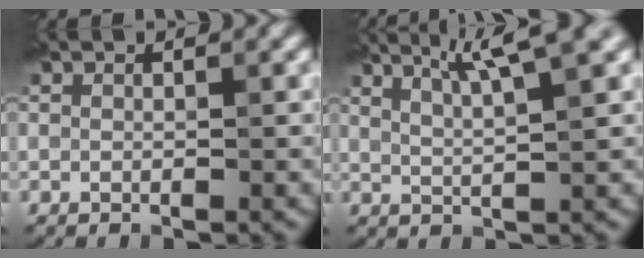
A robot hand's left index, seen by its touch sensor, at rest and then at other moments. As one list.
[{"total": 4.5, "force": [2.5, 0.5, 3.7], "torque": [-0.060, 0.019, 0.045]}]